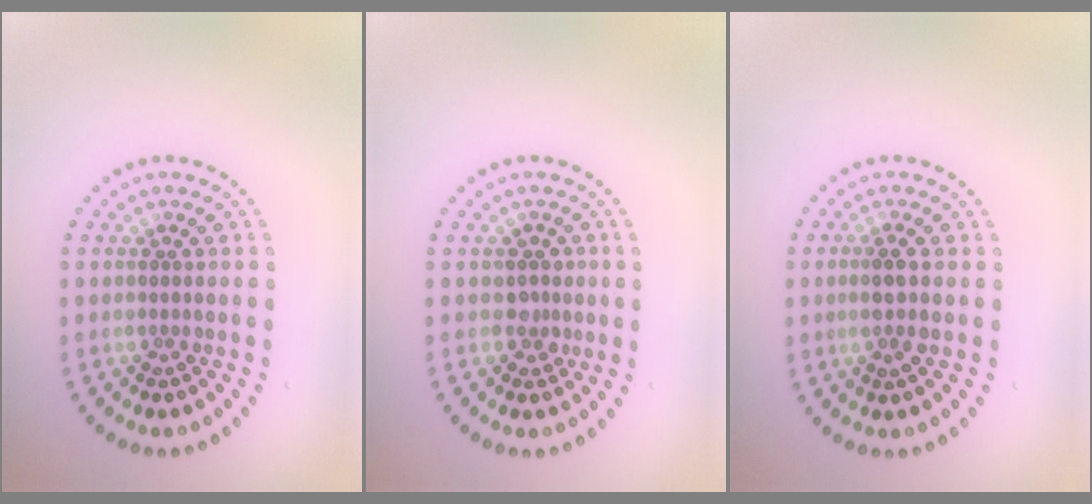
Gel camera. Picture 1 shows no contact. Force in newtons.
{"total": 1.4, "press": 1.1, "slide": 0.8}
{"total": 2.0, "press": 1.7, "slide": 1.1}